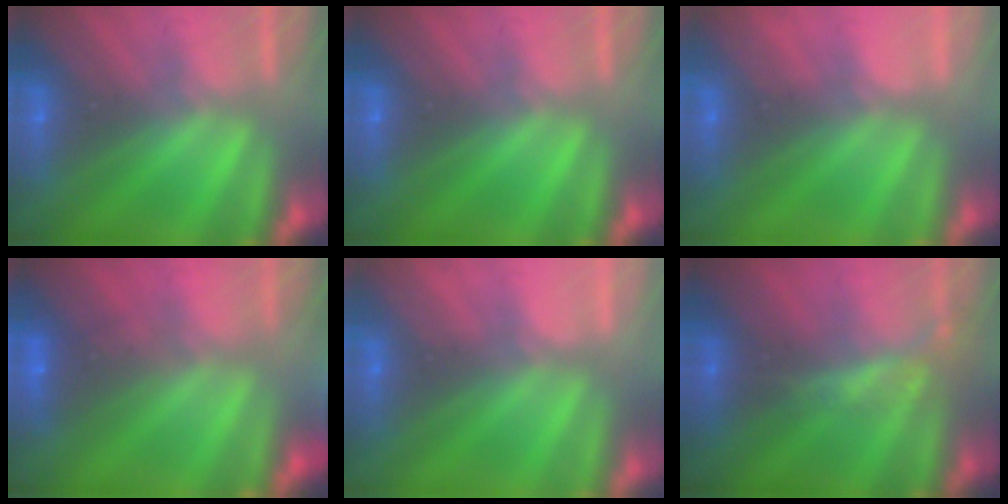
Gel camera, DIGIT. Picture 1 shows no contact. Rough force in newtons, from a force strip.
{"total": 0.0}
{"total": 2.3}
{"total": 5.8}
{"total": 2.3}
{"total": 2.1}